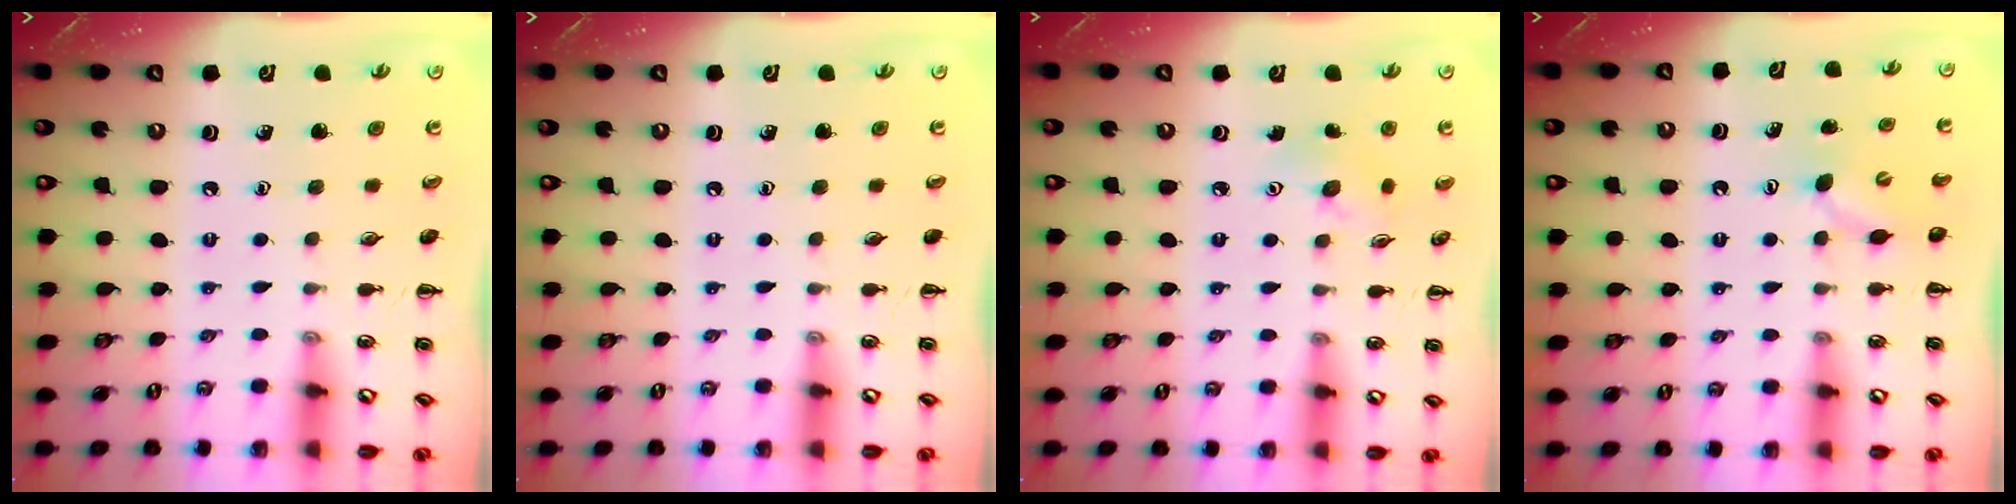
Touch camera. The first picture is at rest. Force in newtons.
{"total": 0.0}
{"total": 3.3, "press": 3.2, "slide": 0.9}
{"total": 4.3, "press": 4.1, "slide": 1.0}